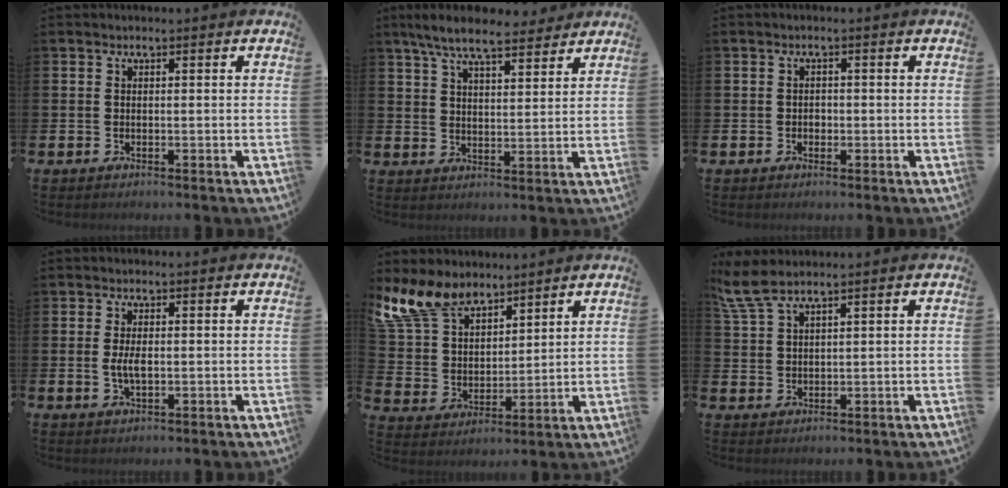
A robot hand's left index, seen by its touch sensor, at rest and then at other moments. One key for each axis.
{"total": 8.0, "fx": 7.2, "fy": 1.7, "fz": 3.1, "tx": -0.063, "ty": -0.028, "tz": 0.128}
{"total": 0.9, "fx": 0.0, "fy": 0.8, "fz": 0.5, "tx": 0.006, "ty": -0.001, "tz": -0.004}
{"total": 2.8, "fx": 0.2, "fy": 1.2, "fz": 2.5, "tx": -0.032, "ty": -0.002, "tz": -0.001}
{"total": 10.3, "fx": 8.6, "fy": 5.0, "fz": 2.7, "tx": -0.096, "ty": -0.036, "tz": 0.167}
{"total": 5.6, "fx": 4.6, "fy": 1.0, "fz": 3.0, "tx": -0.069, "ty": -0.008, "tz": 0.085}